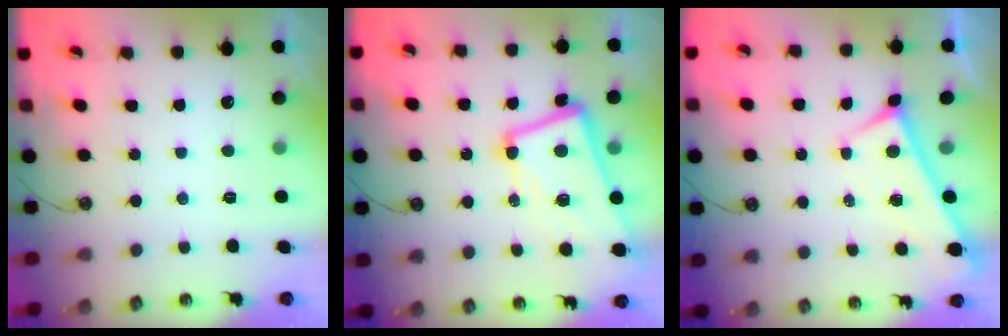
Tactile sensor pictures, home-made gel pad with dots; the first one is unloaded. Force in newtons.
{"total": 11.0, "press": 10.7, "slide": 2.4}
{"total": 0.0}